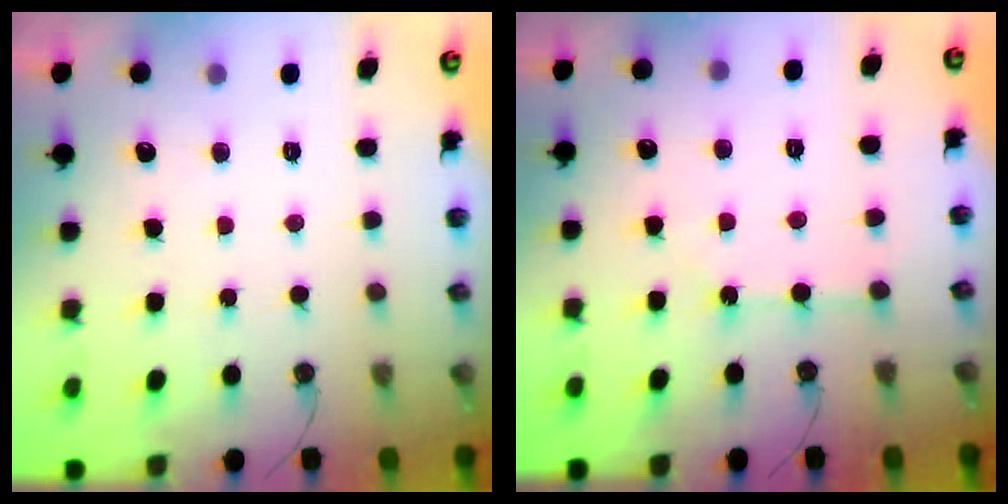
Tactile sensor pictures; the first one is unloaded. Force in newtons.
{"total": 2.1, "press": 2.1, "slide": 0.3}